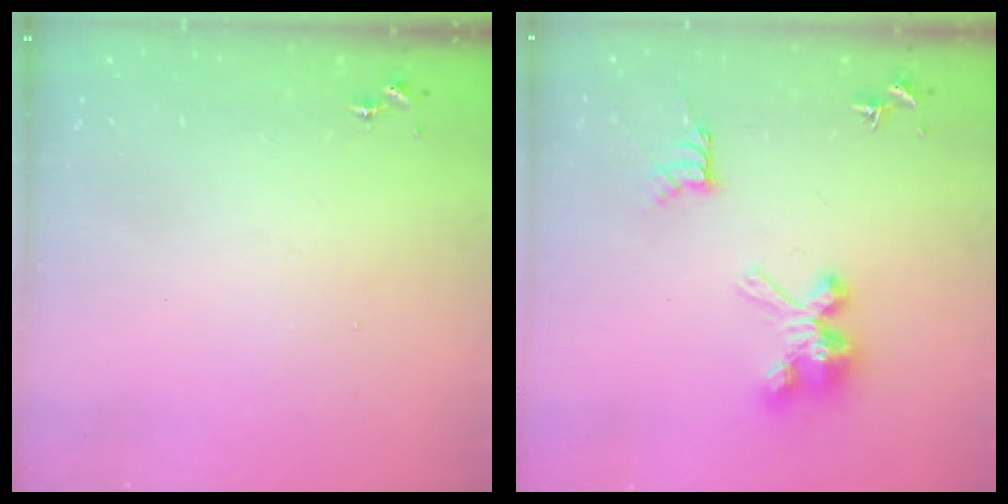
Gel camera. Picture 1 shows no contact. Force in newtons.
{"total": 10.5, "press": 10.5, "slide": 0.1}